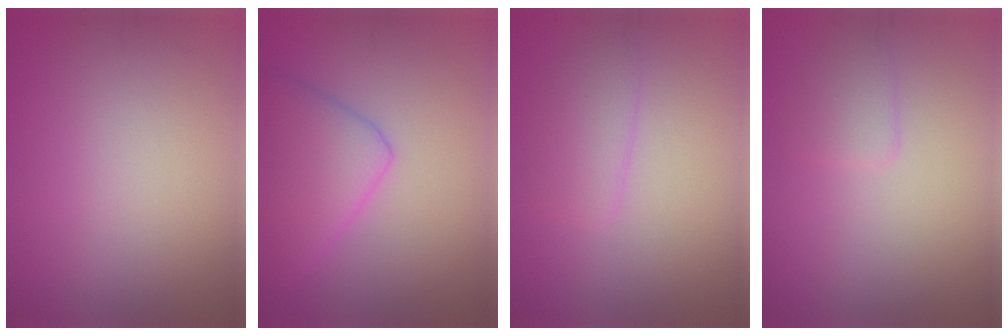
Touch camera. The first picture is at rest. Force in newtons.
{"total": 5.0, "press": 5.0, "slide": 0.4}
{"total": 2.1, "press": 2.1, "slide": 0.1}
{"total": 1.4, "press": 1.4, "slide": 0.1}